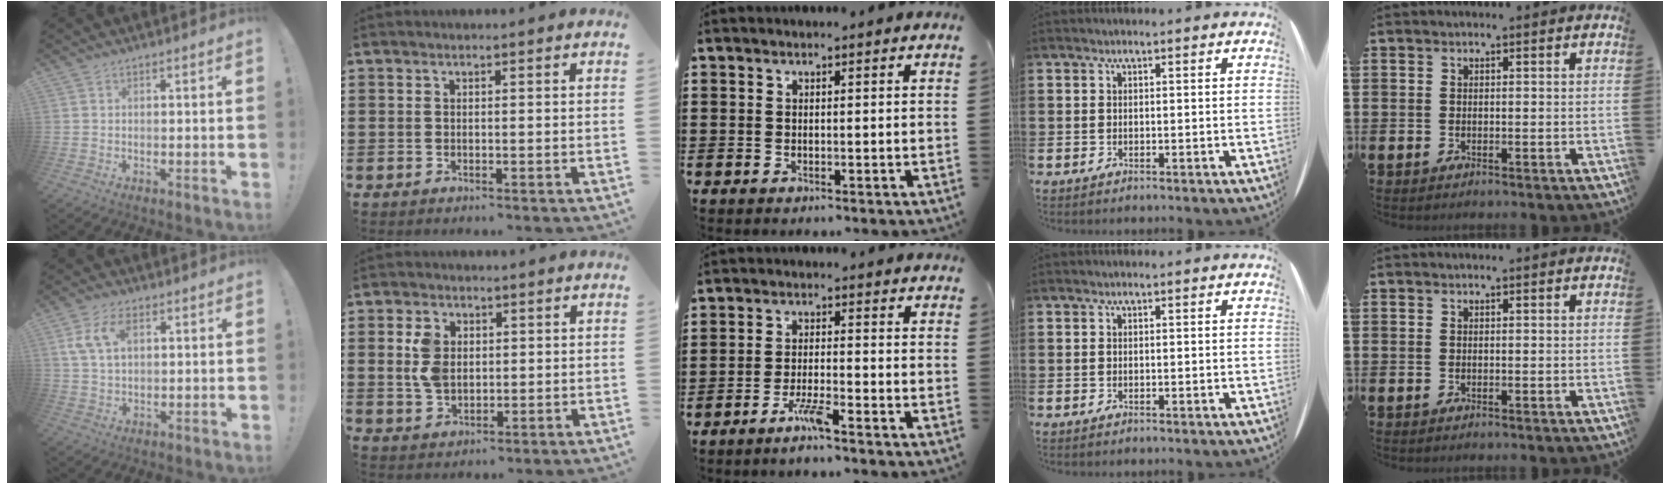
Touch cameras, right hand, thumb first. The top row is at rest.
{"thumb": {"total": 8.3, "force": [2.8, 5.2, 5.9], "torque": [-0.116, 0.003, 0.052]}, "index": {"total": 5.1, "force": [0.9, 3.5, 3.5], "torque": [-0.093, 0.006, 0.010]}, "middle": {"total": 3.8, "force": [-2.7, 0.1, 2.7], "torque": [-0.060, -0.004, -0.052]}}